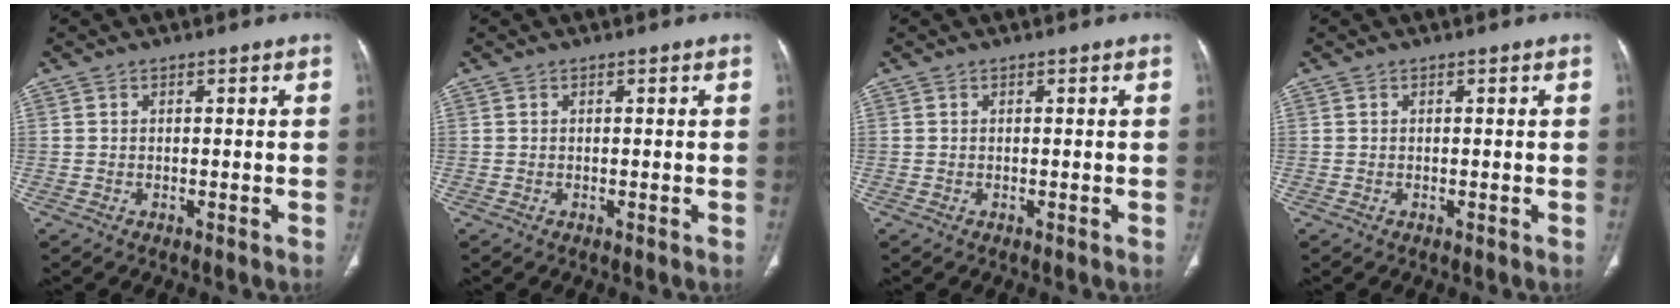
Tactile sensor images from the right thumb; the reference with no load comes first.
{"total": 0.0}
{"total": 0.0}
{"total": 0.0}